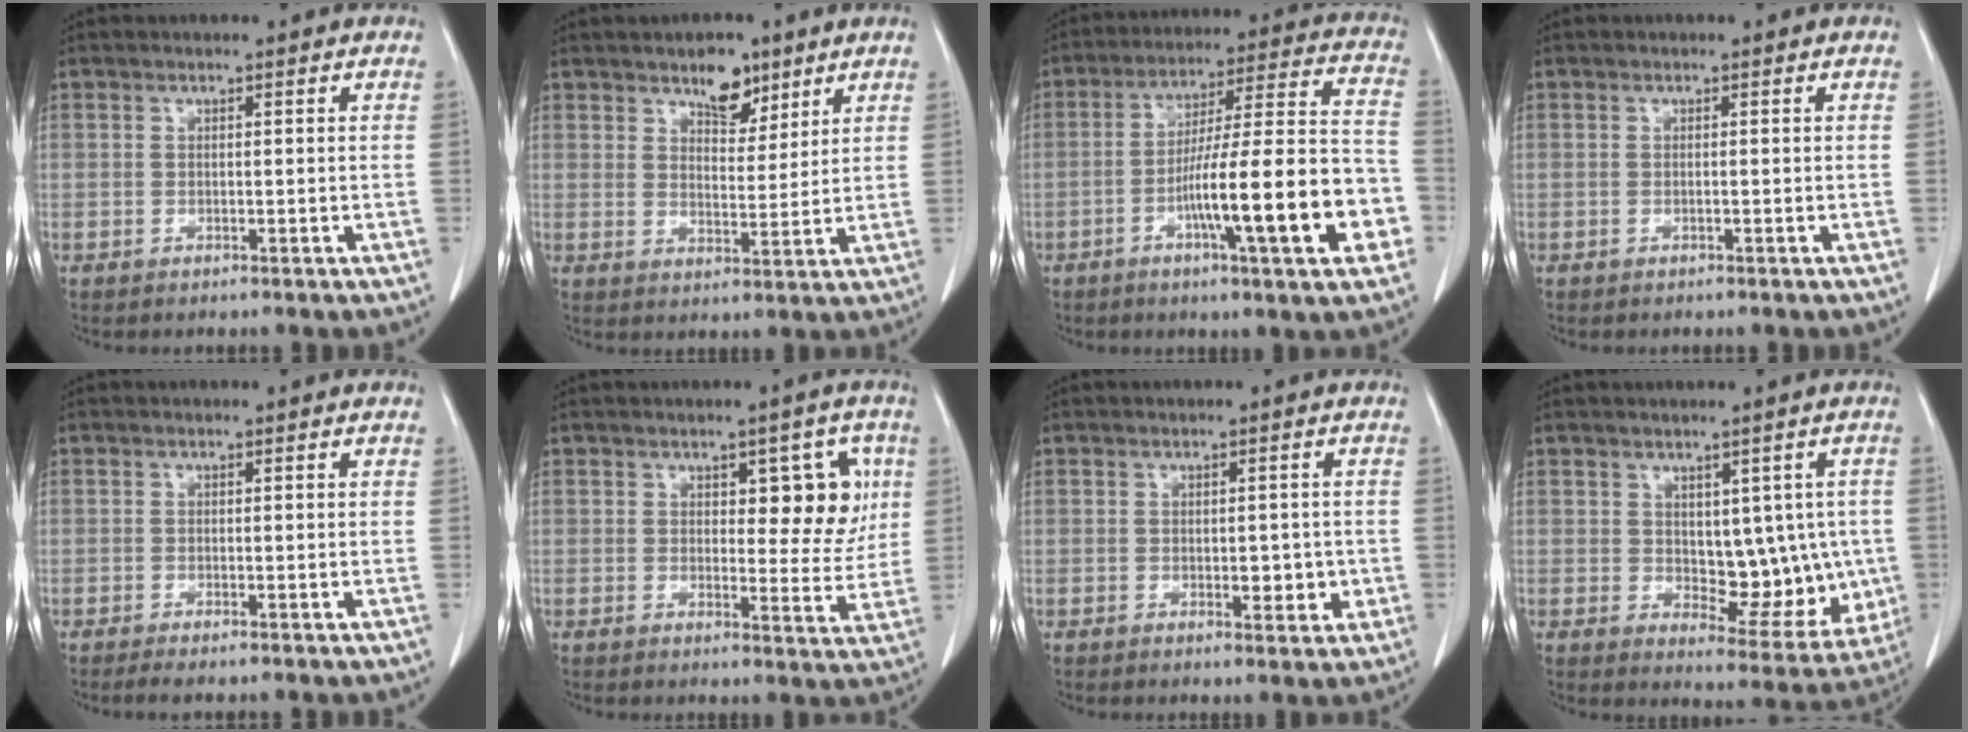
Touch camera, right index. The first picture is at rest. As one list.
[{"total": 6.0, "force": [4.2, 2.9, 3.2], "torque": [-0.045, 0.001, 0.068]}, {"total": 19.3, "force": [-6.3, 1.3, 18.2], "torque": [-0.248, 0.012, -0.095]}, {"total": 0.0}, {"total": 2.1, "force": [-1.7, 0.1, 1.3], "torque": [-0.019, -0.005, -0.025]}, {"total": 7.5, "force": [2.3, 3.6, 6.3], "torque": [-0.063, 0.012, 0.030]}, {"total": 3.5, "force": [-0.6, 1.7, 2.9], "torque": [-0.031, -0.001, -0.003]}, {"total": 10.0, "force": [0.2, 5.4, 8.4], "torque": [-0.085, 0.002, 0.022]}]